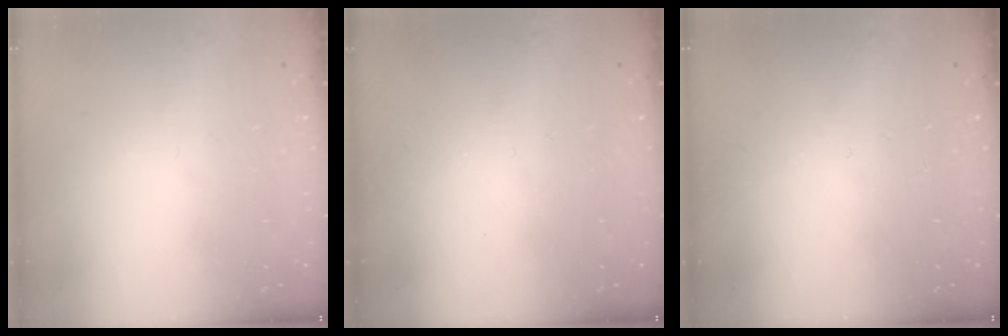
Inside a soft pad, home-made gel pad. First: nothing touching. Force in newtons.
{"total": 0.0}
{"total": 0.0}